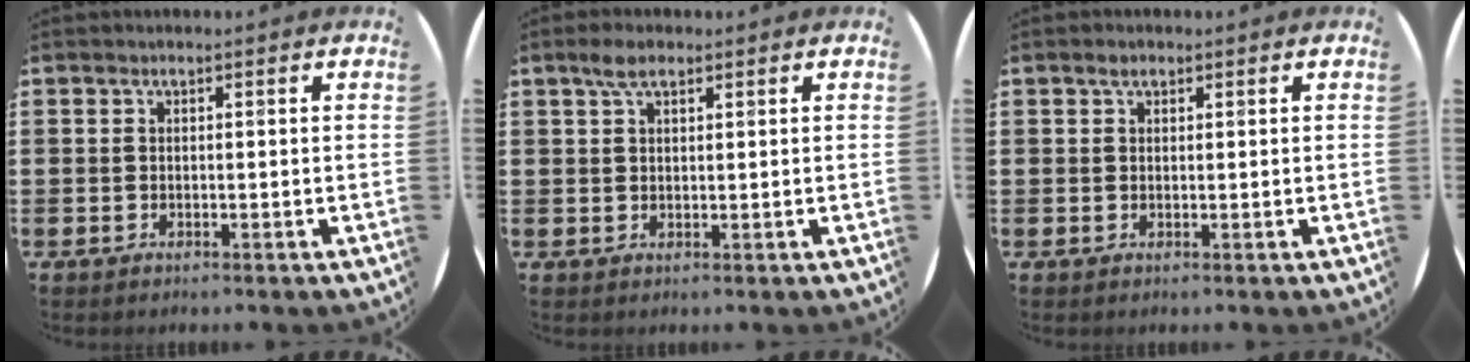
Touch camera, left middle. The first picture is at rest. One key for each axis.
{"total": 3.0, "fx": 2.1, "fy": 1.3, "fz": 1.7, "tx": -0.029, "ty": 0.004, "tz": 0.035}
{"total": 1.0, "fx": 0.7, "fy": 0.5, "fz": 0.5, "tx": -0.004, "ty": 0.001, "tz": 0.011}